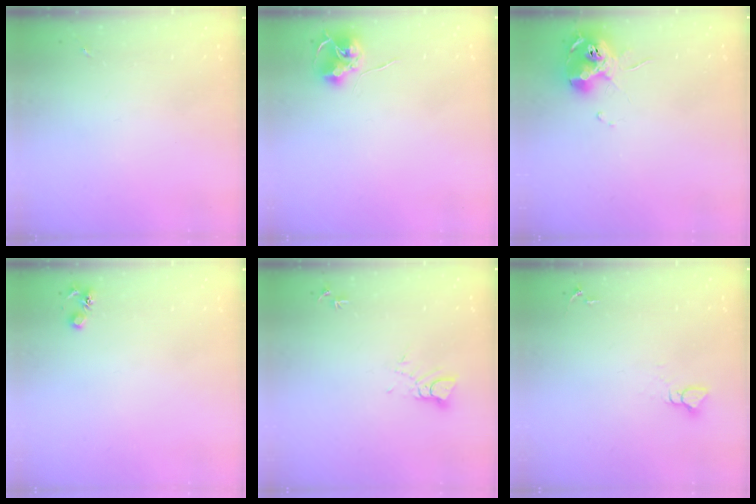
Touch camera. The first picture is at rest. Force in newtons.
{"total": 7.9, "press": 7.9, "slide": 0.4}
{"total": 13.5, "press": 13.5, "slide": 1.2}
{"total": 4.5, "press": 4.5, "slide": 0.6}
{"total": 3.6, "press": 3.6, "slide": 0.3}
{"total": 3.9, "press": 3.8, "slide": 0.3}